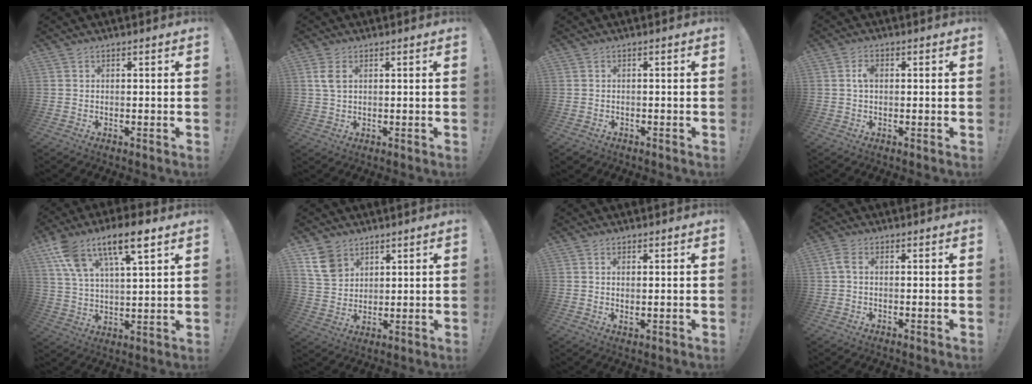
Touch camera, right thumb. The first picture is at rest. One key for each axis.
{"total": 4.1, "fx": 1.6, "fy": 2.2, "fz": 3.1, "tx": -0.057, "ty": 0.002, "tz": 0.029}
{"total": 0.9, "fx": -0.5, "fy": 0.7, "fz": 0.2, "tx": -0.005, "ty": 0.001, "tz": -0.009}
{"total": 2.9, "fx": 0.3, "fy": 1.7, "fz": 2.3, "tx": -0.040, "ty": 0.005, "tz": 0.003}
{"total": 14.6, "fx": 8.9, "fy": 5.1, "fz": 10.4, "tx": -0.192, "ty": -0.032, "tz": 0.154}
{"total": 9.5, "fx": 5.7, "fy": 6.8, "fz": 3.3, "tx": -0.058, "ty": -0.026, "tz": 0.117}
{"total": 1.3, "fx": 0.7, "fy": 0.2, "fz": 1.1, "tx": -0.015, "ty": -0.004, "tz": 0.010}
{"total": 2.4, "fx": 0.3, "fy": 1.4, "fz": 1.9, "tx": -0.041, "ty": 0.007, "tz": 0.006}